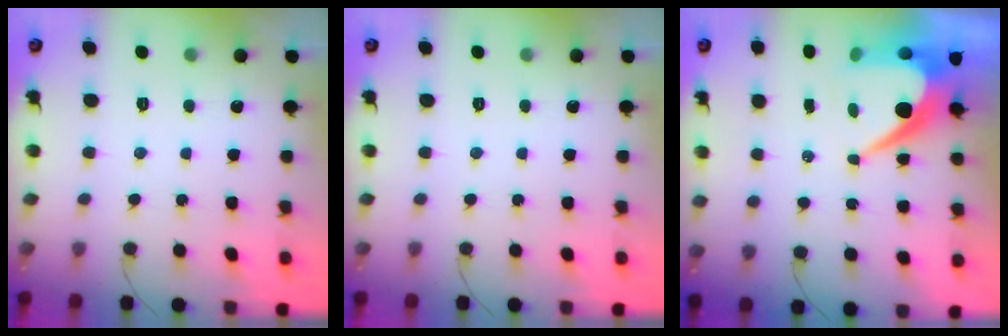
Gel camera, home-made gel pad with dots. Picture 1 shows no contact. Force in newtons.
{"total": 0.0}
{"total": 11.8, "press": 11.8, "slide": 1.0}